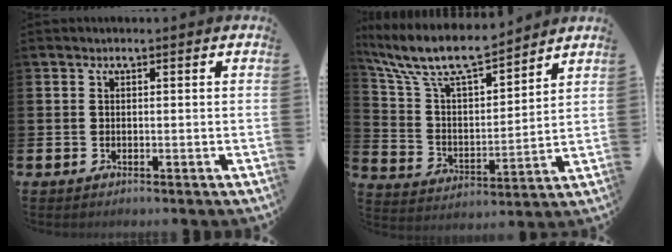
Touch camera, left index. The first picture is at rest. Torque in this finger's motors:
{"motor_torque": [1.11, -1.04, 0.89, 0.21]}